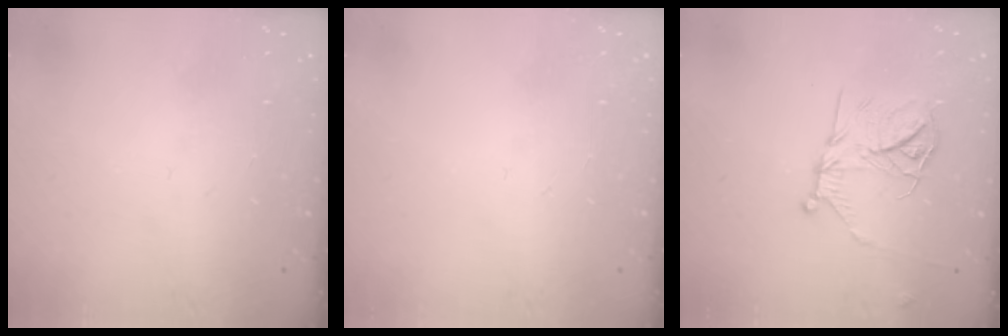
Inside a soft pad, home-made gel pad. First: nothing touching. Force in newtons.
{"total": 0.0}
{"total": 13.2, "press": 13.2, "slide": 0.8}